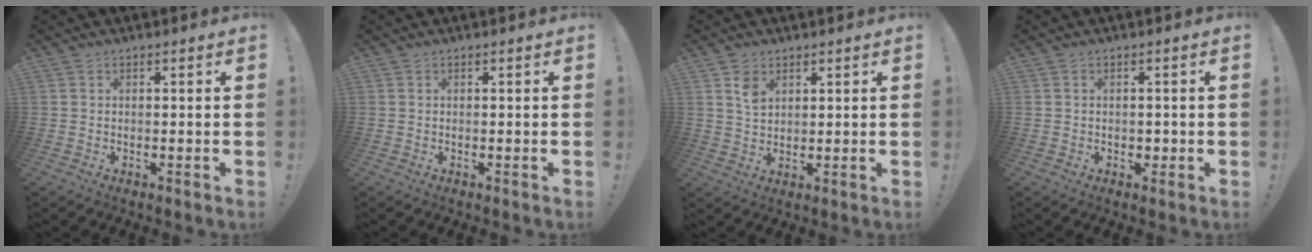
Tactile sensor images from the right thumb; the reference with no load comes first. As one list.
[{"total": 0.0}, {"total": 4.5, "force": [2.3, 2.9, 2.6], "torque": [-0.031, -0.011, 0.039]}, {"total": 1.5, "force": [-0.2, 1.4, 0.6], "torque": [0.000, 0.001, -0.005]}]